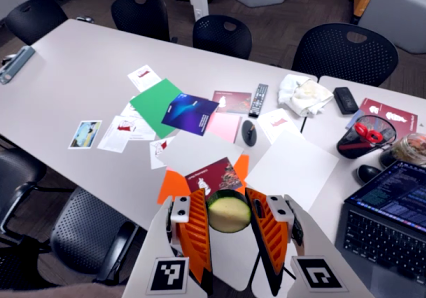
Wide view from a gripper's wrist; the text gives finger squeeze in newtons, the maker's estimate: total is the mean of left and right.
{"total": 8.2, "left": 8.2, "right": 8.3}